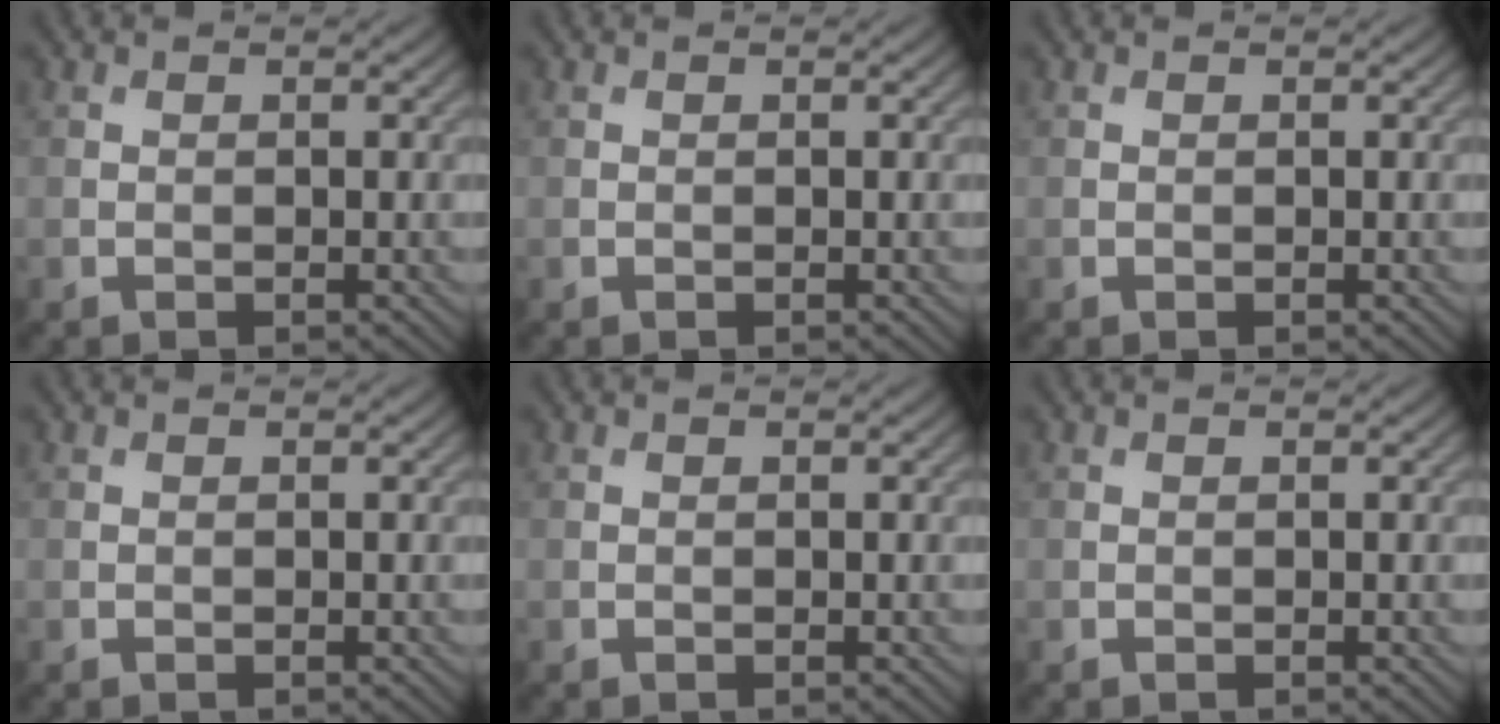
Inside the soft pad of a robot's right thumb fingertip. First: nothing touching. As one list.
[{"total": 0.0}, {"total": 0.0}, {"total": 0.0}, {"total": 0.0}, {"total": 0.0}]